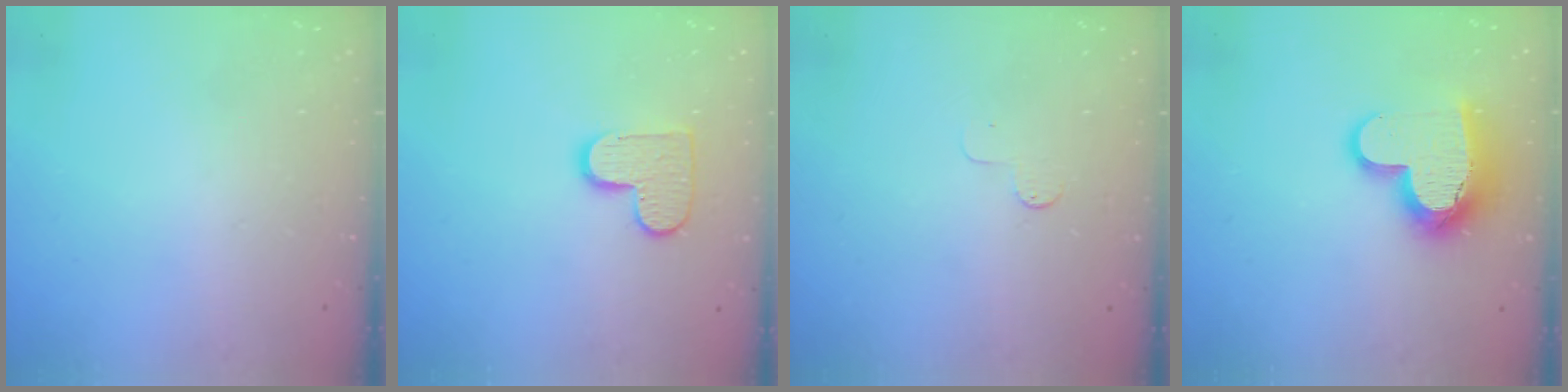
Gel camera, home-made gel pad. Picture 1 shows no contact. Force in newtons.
{"total": 10.0, "press": 10.0, "slide": 0.6}
{"total": 2.6, "press": 2.6, "slide": 0.3}
{"total": 14.6, "press": 14.5, "slide": 1.2}